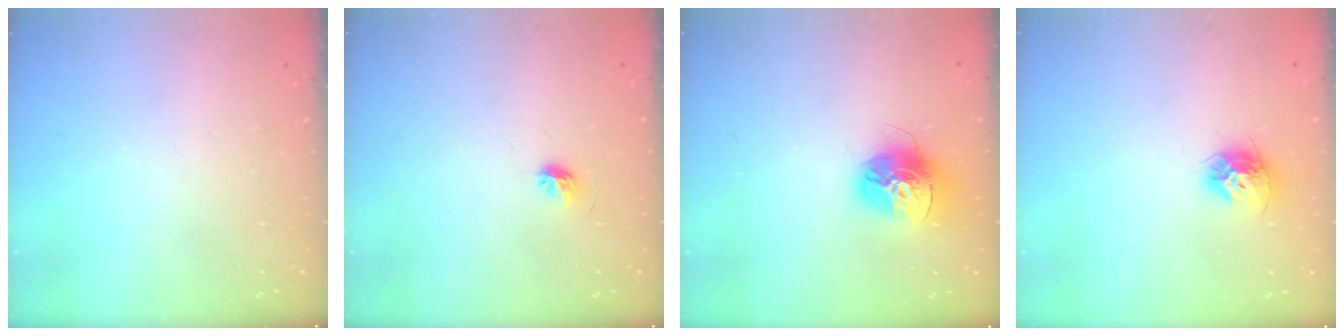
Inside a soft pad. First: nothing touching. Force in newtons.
{"total": 4.2, "press": 3.9, "slide": 1.4}
{"total": 15.3, "press": 15.2, "slide": 1.4}
{"total": 9.9, "press": 9.8, "slide": 0.5}